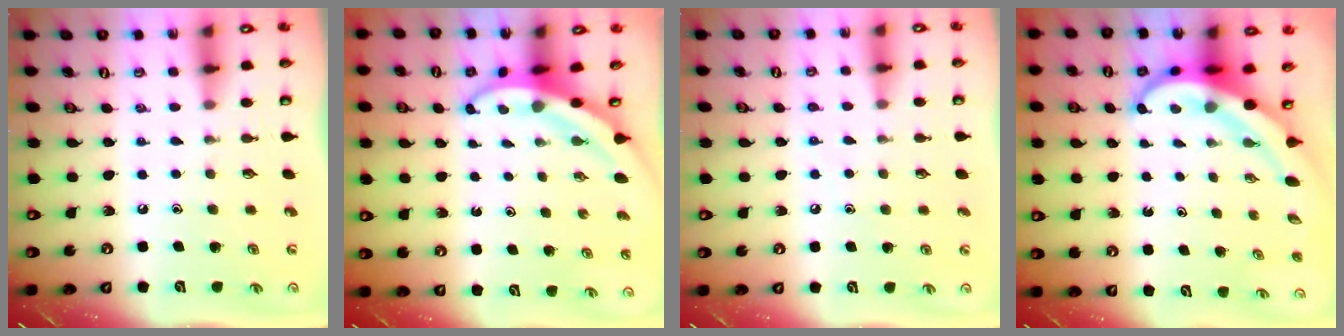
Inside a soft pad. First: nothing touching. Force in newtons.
{"total": 4.0, "press": 3.9, "slide": 0.5}
{"total": 4.6, "press": 4.5, "slide": 0.5}
{"total": 8.6, "press": 8.4, "slide": 1.8}